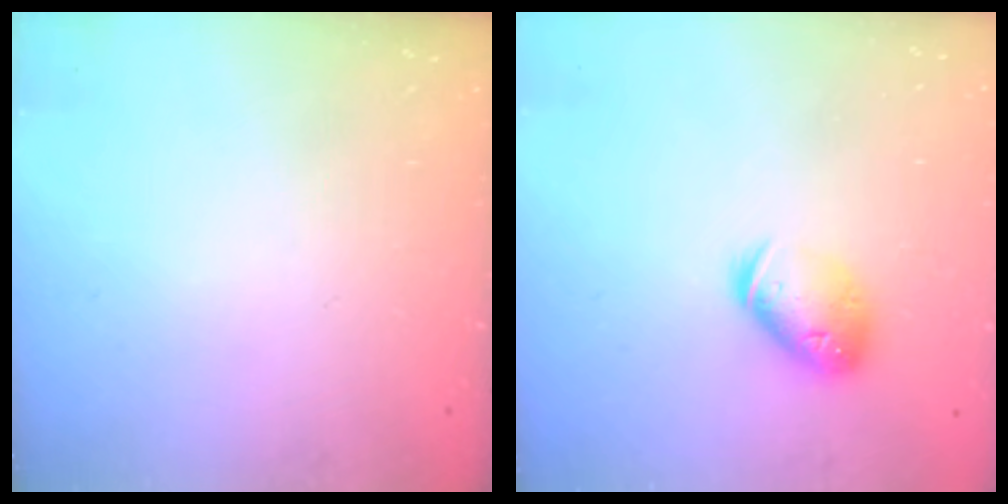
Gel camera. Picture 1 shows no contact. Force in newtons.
{"total": 9.6, "press": 9.5, "slide": 1.2}